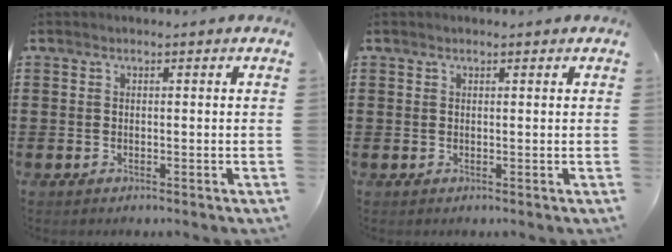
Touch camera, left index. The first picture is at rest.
{"total": 0.6, "force": [0.4, 0.1, 0.4], "torque": [-0.009, 0.000, 0.009]}